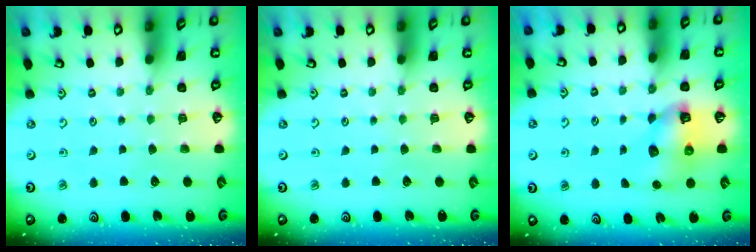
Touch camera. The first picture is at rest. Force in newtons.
{"total": 0.0}
{"total": 8.2, "press": 8.2, "slide": 1.1}